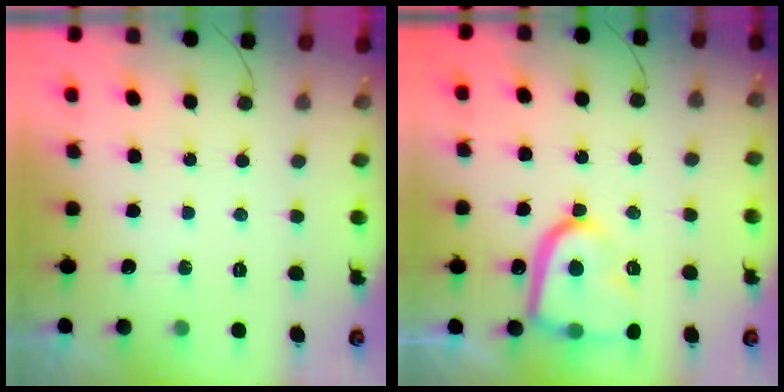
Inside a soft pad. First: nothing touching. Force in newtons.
{"total": 16.0, "press": 16.0, "slide": 1.1}